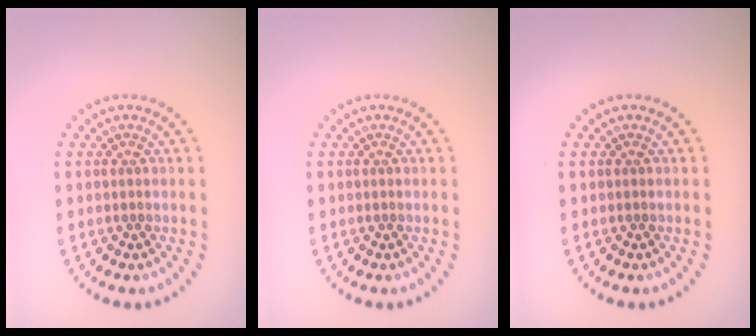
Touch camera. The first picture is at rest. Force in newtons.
{"total": 0.0}
{"total": 0.0}